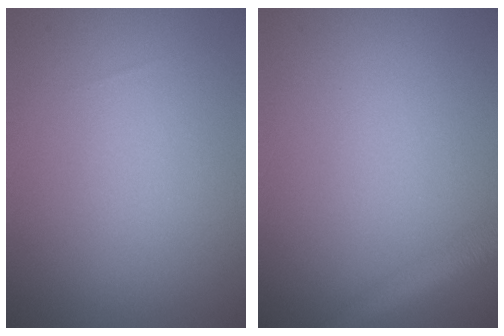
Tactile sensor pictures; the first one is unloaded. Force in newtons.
{"total": 2.5, "press": 2.5, "slide": 0.1}